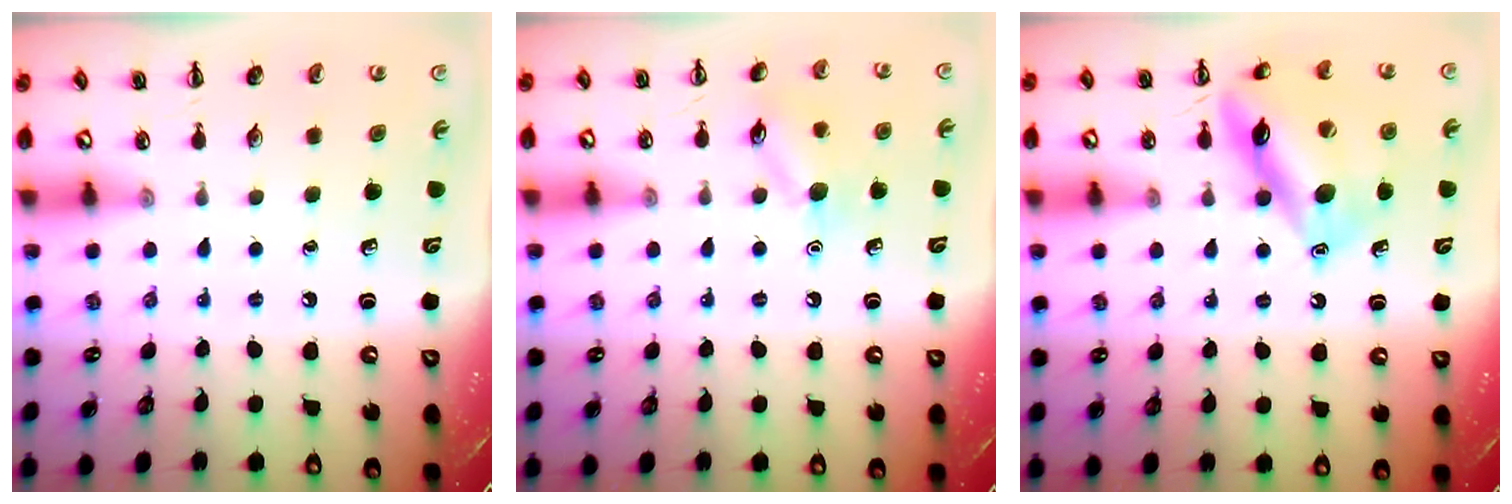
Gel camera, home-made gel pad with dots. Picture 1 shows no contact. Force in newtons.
{"total": 8.8, "press": 8.7, "slide": 1.0}
{"total": 14.0, "press": 13.9, "slide": 1.4}